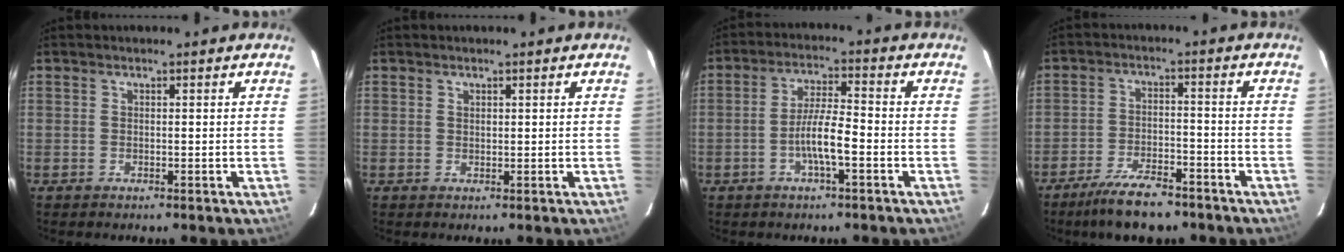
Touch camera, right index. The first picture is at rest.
{"total": 0.6, "force": [0.4, 0.5, 0.2], "torque": [-0.004, 0.002, 0.007]}
{"total": 6.4, "force": [-2.4, 0.8, 5.9], "torque": [-0.115, 0.004, -0.044]}
{"total": 10.6, "force": [-8.4, 3.4, 5.4], "torque": [-0.124, -0.007, -0.139]}